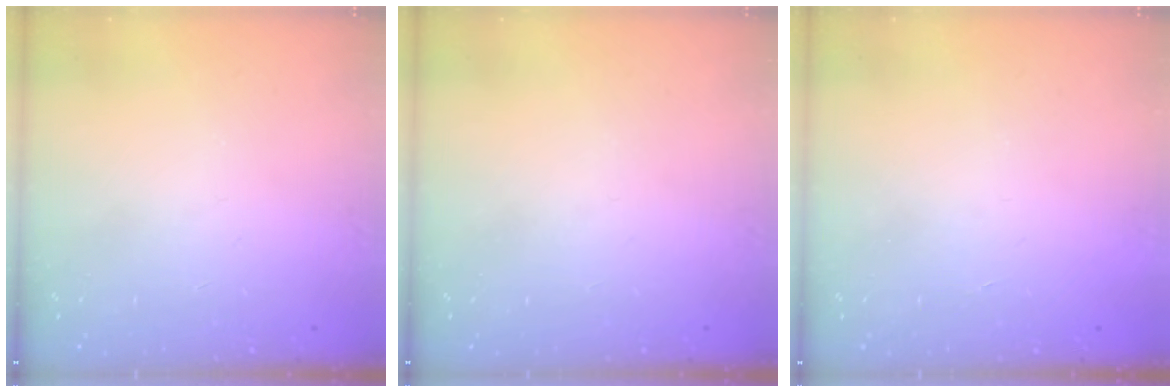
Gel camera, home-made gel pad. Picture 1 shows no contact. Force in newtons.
{"total": 0.0}
{"total": 1.6, "press": 1.5, "slide": 0.1}